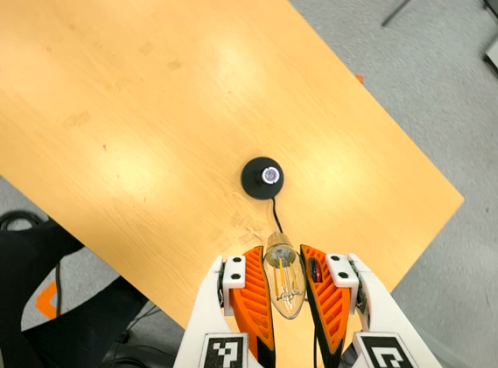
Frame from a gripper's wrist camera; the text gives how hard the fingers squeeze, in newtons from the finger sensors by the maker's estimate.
{"total": 18.1, "left": 19.5, "right": 16.6}